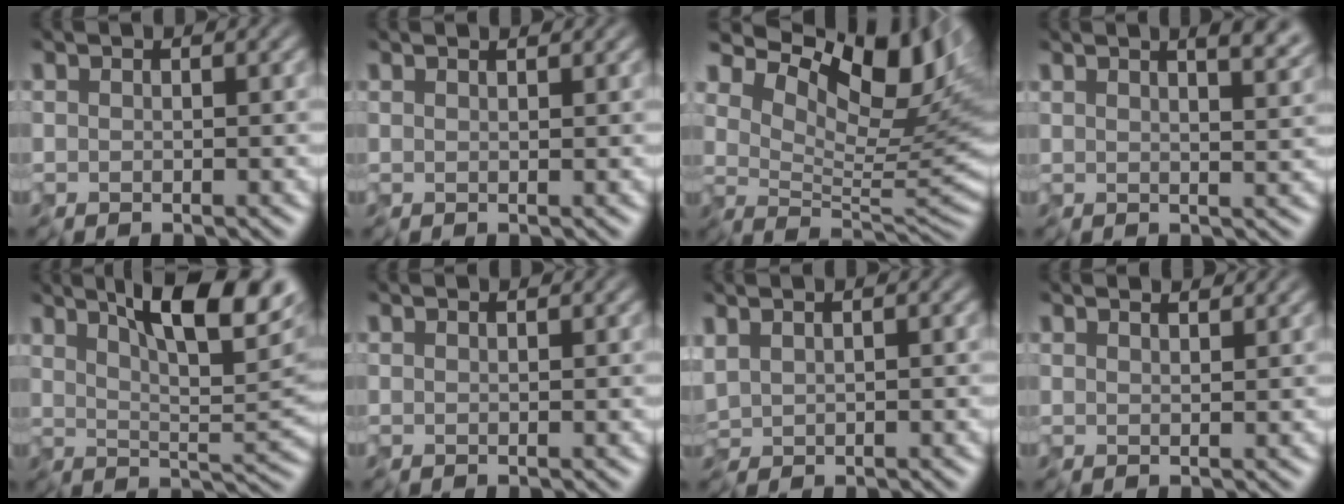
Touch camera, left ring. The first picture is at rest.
{"total": 1.7, "force": [1.4, 0.5, 0.9], "torque": [-0.008, 0.008, 0.002]}
{"total": 13.5, "force": [7.3, 5.7, 9.8], "torque": [-0.163, 0.024, 0.115]}
{"total": 7.5, "force": [4.6, 3.2, 5.0], "torque": [-0.050, 0.034, 0.030]}
{"total": 10.2, "force": [5.4, 3.0, 8.1], "torque": [-0.119, 0.004, 0.080]}
{"total": 1.1, "force": [0.9, 0.3, 0.6], "torque": [-0.003, 0.002, 0.001]}
{"total": 1.3, "force": [0.6, 0.7, 1.0], "torque": [-0.027, 0.004, 0.014]}
{"total": 3.0, "force": [2.4, 0.9, 1.5], "torque": [-0.014, 0.014, 0.009]}